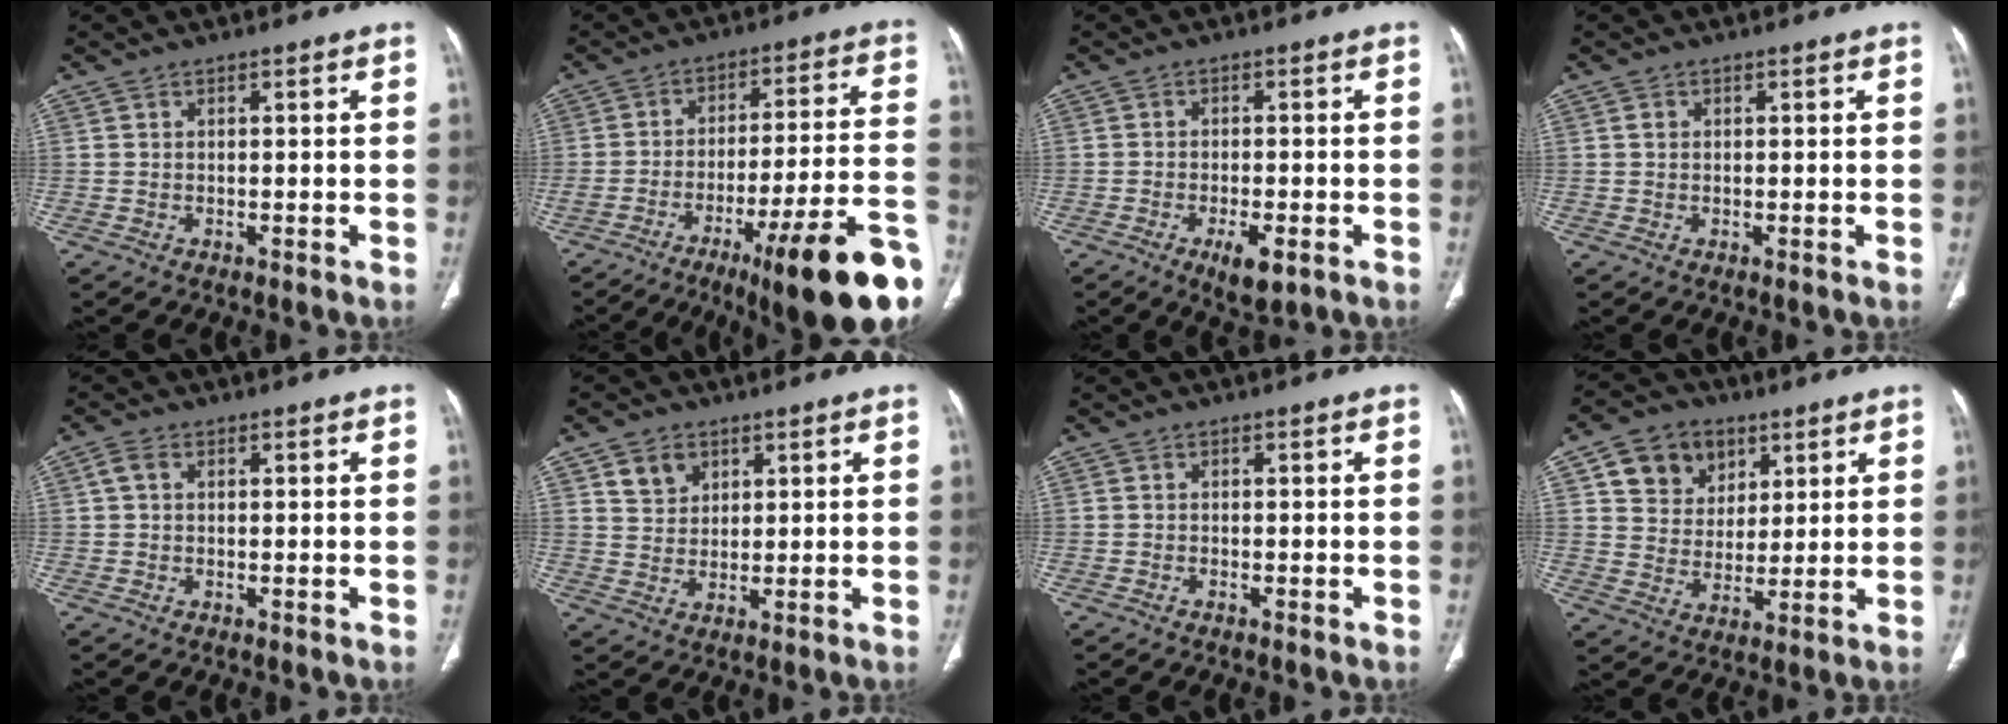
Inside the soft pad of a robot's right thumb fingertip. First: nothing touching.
{"total": 23.2, "force": [-12.3, 3.3, 19.4], "torque": [-0.207, 0.060, -0.180]}
{"total": 5.5, "force": [-2.6, 1.9, 4.5], "torque": [-0.066, -0.002, -0.037]}
{"total": 0.8, "force": [0.1, 0.8, 0.4], "torque": [-0.001, 0.003, 0.000]}
{"total": 2.1, "force": [0.5, 1.5, 1.5], "torque": [-0.031, 0.009, 0.010]}
{"total": 5.4, "force": [2.8, 4.2, 2.0], "torque": [-0.015, -0.016, 0.055]}
{"total": 0.0}
{"total": 11.2, "force": [5.1, 9.0, 4.2], "torque": [-0.039, -0.015, 0.092]}